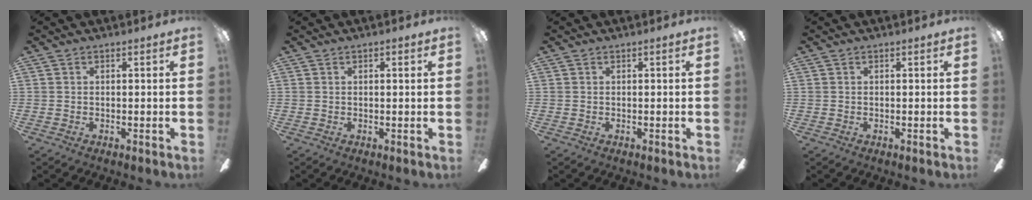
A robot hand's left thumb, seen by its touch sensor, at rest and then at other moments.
{"total": 0.6, "force": [0.3, 0.2, 0.5], "torque": [-0.010, 0.003, 0.005]}
{"total": 0.0}
{"total": 0.0}